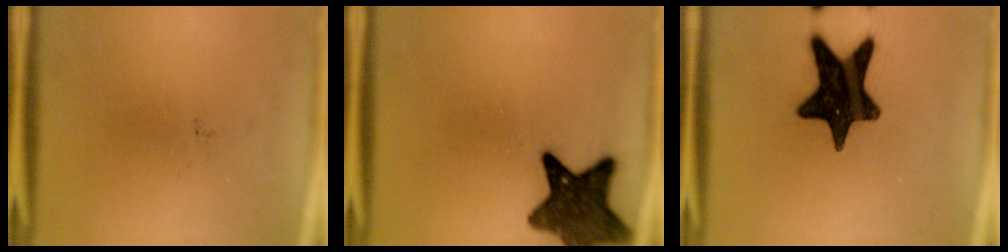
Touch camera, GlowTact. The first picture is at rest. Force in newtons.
{"total": 11.5}
{"total": 17.1}